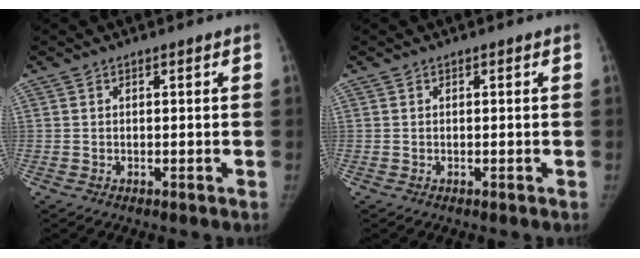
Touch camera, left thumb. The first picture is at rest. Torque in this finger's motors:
{"motor_torque": [0.24, -0.03, -0.07, -0.02, 0.08]}